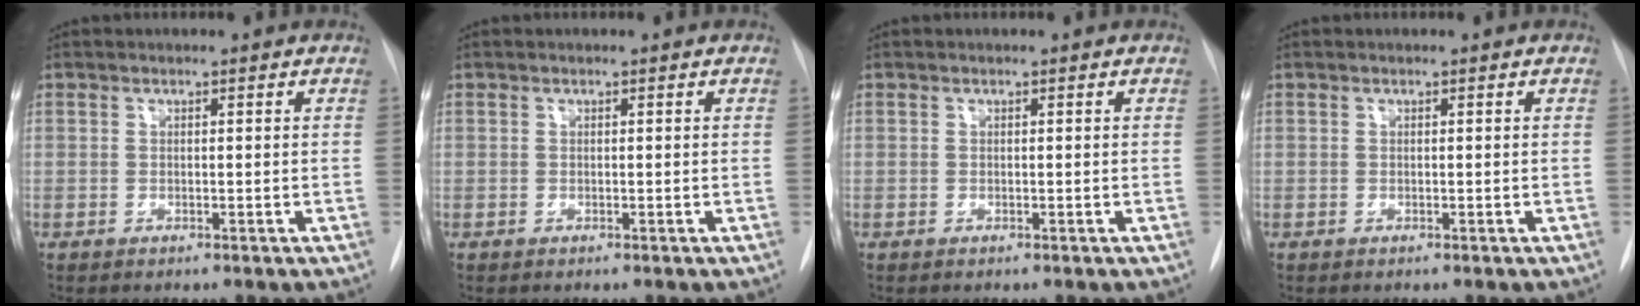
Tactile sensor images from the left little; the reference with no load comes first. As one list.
[{"total": 0.0}, {"total": 0.0}, {"total": 0.0}]